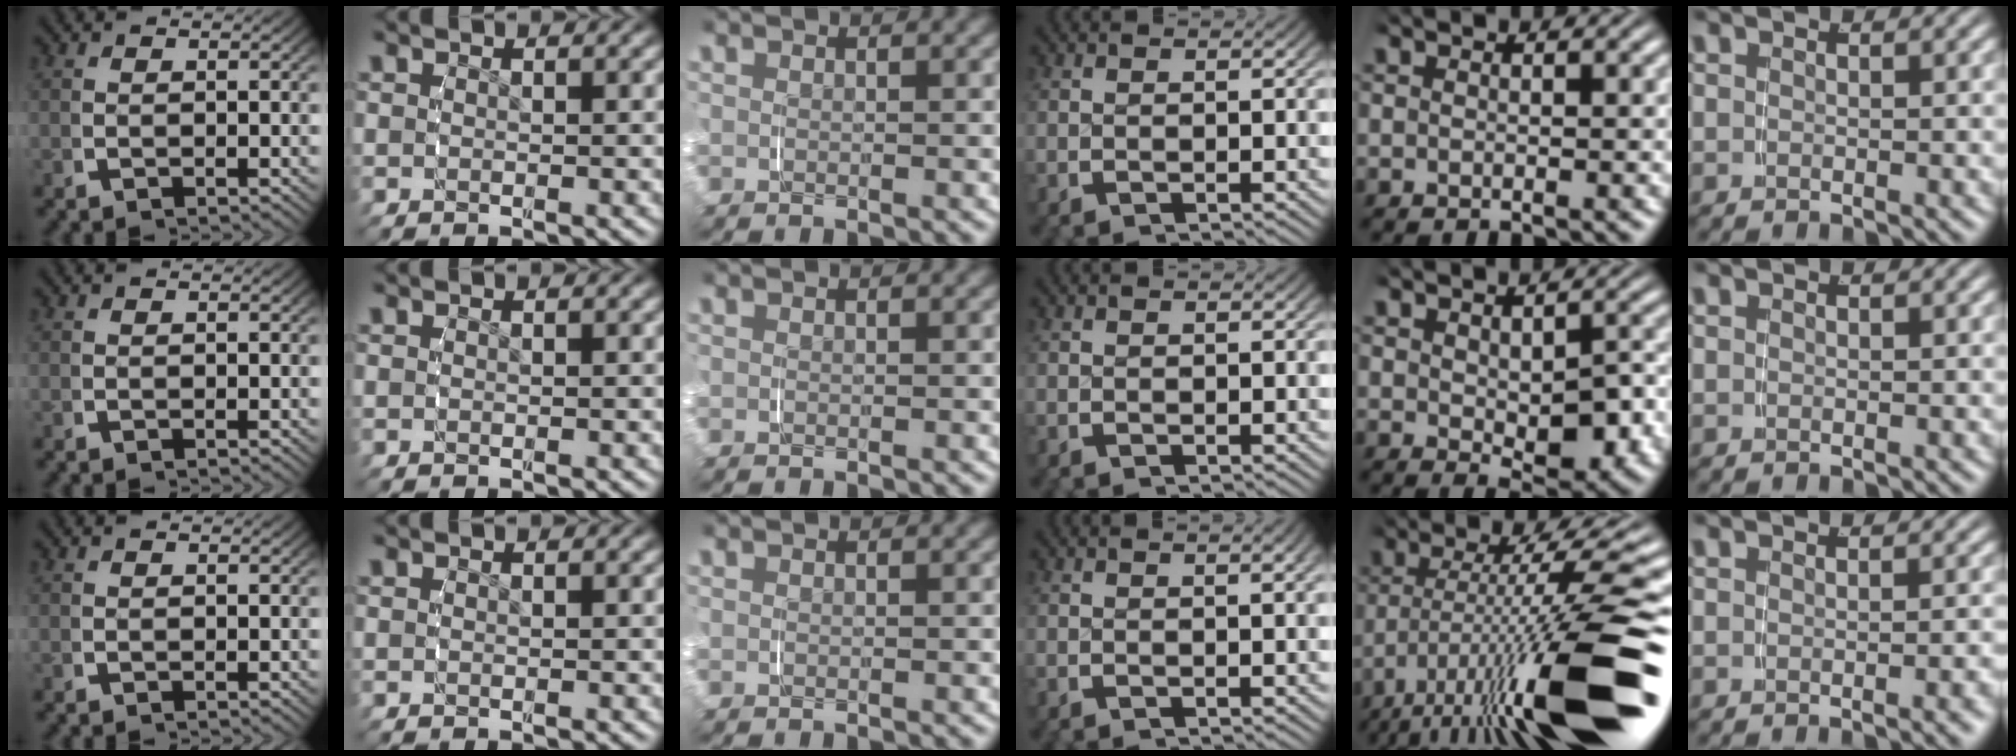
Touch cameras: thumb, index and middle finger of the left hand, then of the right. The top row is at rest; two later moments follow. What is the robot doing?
{"motion": "grasp_and_lifting", "object": "pencil case"}